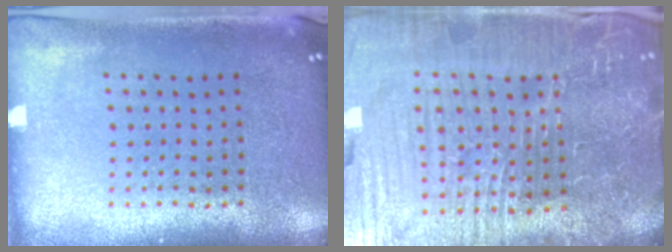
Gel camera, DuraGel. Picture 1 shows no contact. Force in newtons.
{"total": 6.8, "press": 6.2, "slide": 2.7}